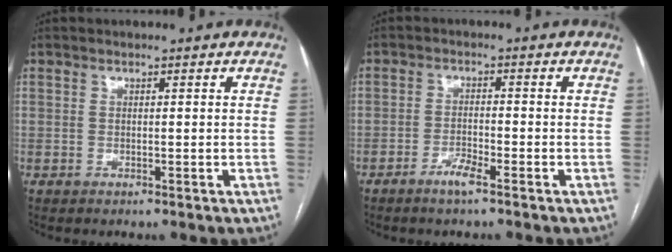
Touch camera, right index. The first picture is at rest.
{"total": 3.1, "force": [-2.2, 0.1, 2.1], "torque": [-0.042, -0.002, -0.043]}